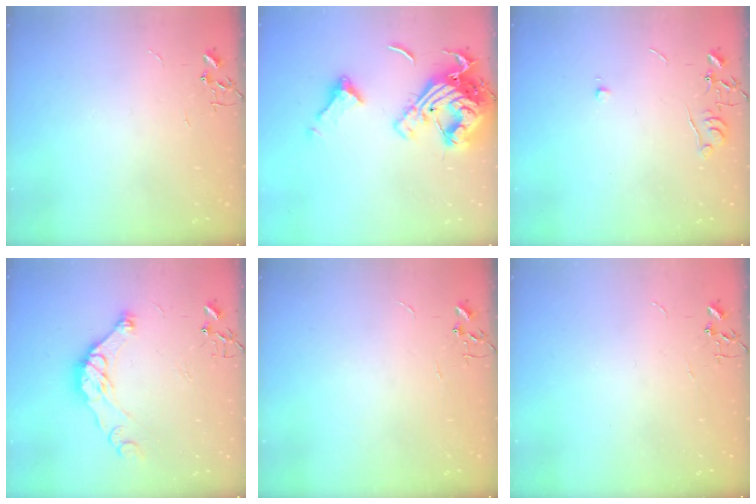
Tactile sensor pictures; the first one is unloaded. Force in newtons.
{"total": 18.8, "press": 18.7, "slide": 2.0}
{"total": 5.2, "press": 5.2, "slide": 0.6}
{"total": 14.4, "press": 14.3, "slide": 1.3}
{"total": 0.0}
{"total": 0.0}